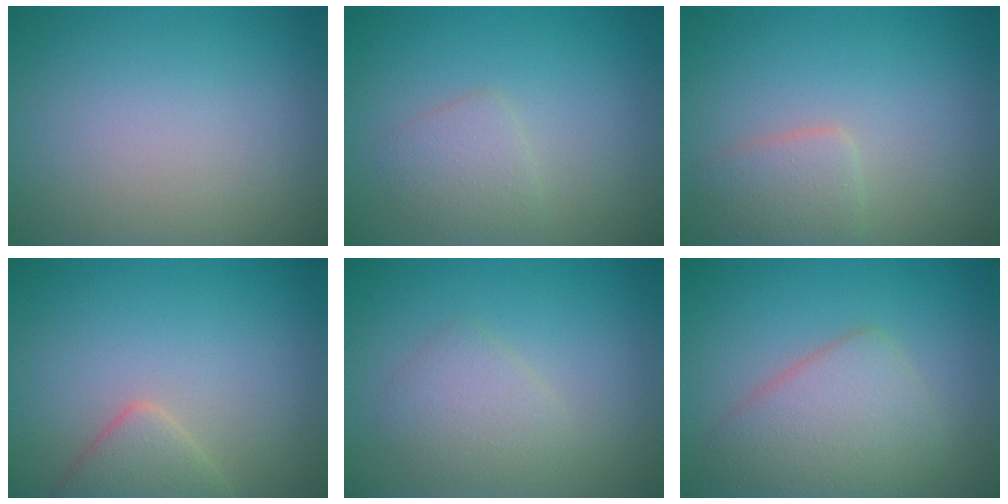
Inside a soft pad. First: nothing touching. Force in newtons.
{"total": 1.9, "press": 1.9, "slide": 0.0}
{"total": 2.4, "press": 2.4, "slide": 0.1}
{"total": 2.8, "press": 2.8, "slide": 0.1}
{"total": 2.4, "press": 2.4, "slide": 0.0}
{"total": 4.8, "press": 4.8, "slide": 0.1}